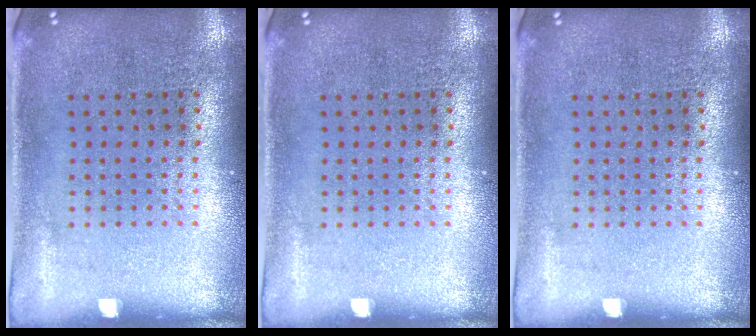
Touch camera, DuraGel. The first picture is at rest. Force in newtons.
{"total": 0.0}
{"total": 0.0}